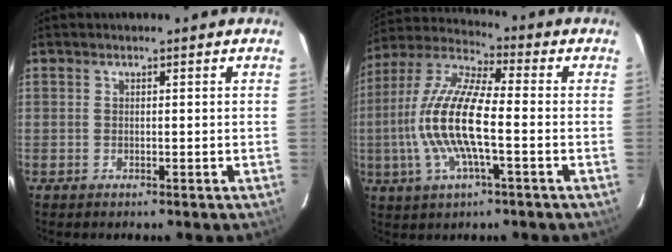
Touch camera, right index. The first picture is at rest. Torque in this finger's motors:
{"motor_torque": [2.14, 0.00, 1.05, 0.21]}